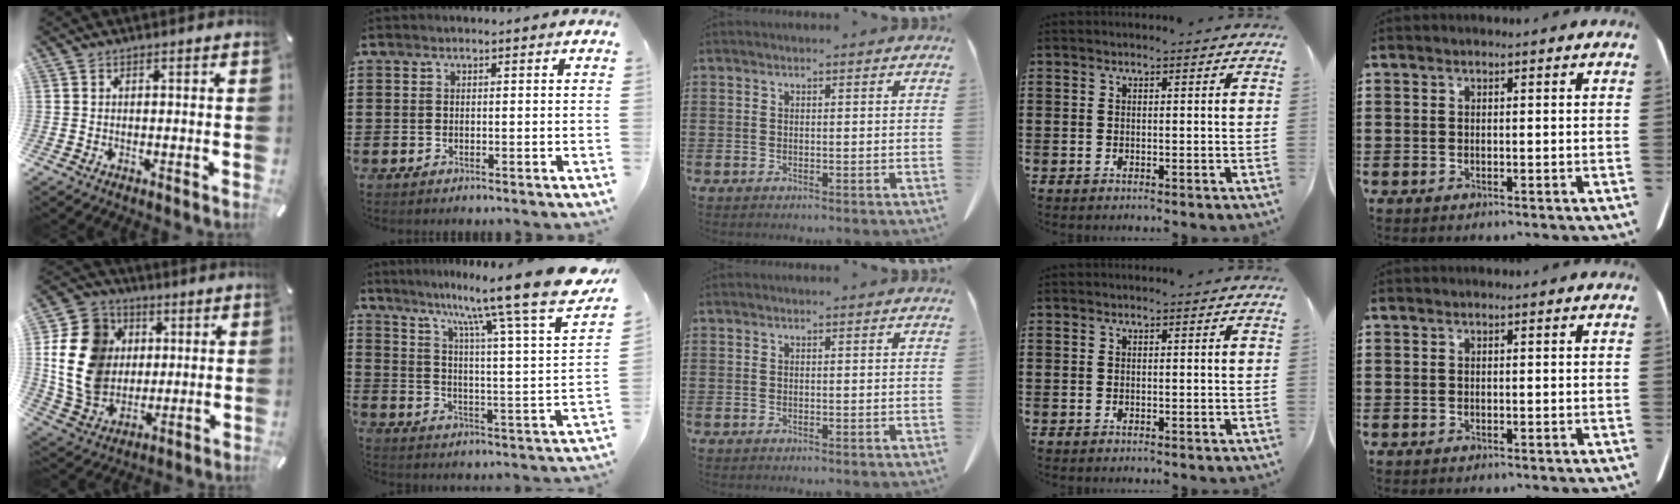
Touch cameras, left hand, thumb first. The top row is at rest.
{"thumb": {"total": 16.0, "force": [1.5, 14.2, 7.2], "torque": [-0.159, 0.006, 0.029]}, "index": {"total": 13.1, "force": [10.9, -1.1, 7.2], "torque": [-0.143, -0.090, 0.169]}}